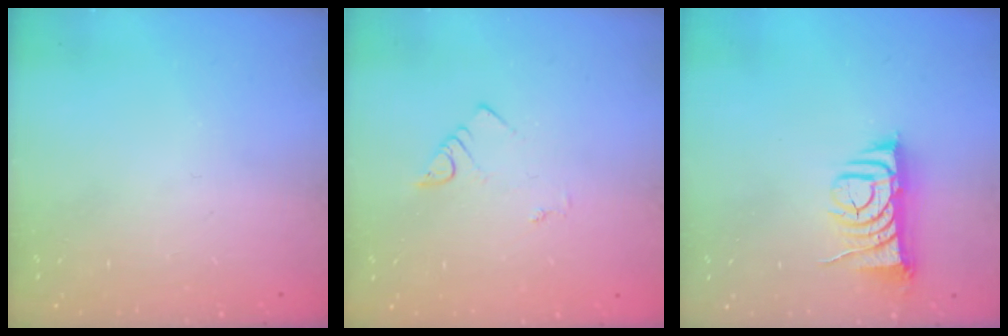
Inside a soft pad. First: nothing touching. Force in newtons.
{"total": 2.1, "press": 2.1, "slide": 0.3}
{"total": 7.9, "press": 7.8, "slide": 1.2}